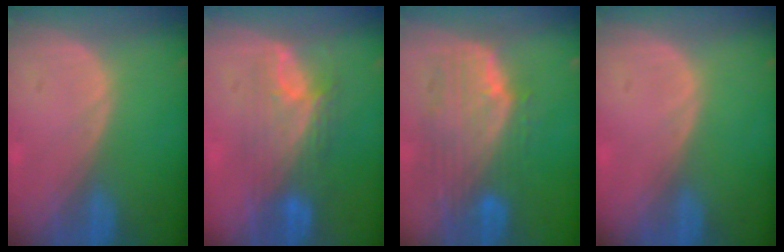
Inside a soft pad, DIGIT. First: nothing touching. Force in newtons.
{"total": 7.3, "press": 7.1, "slide": 1.5}
{"total": 9.9, "press": 8.8, "slide": 4.5}
{"total": 0.0}